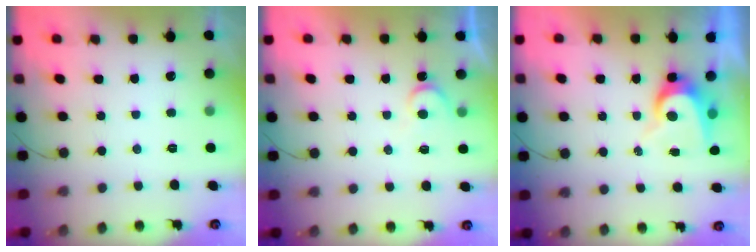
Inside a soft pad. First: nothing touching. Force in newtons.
{"total": 4.4, "press": 4.4, "slide": 0.4}
{"total": 6.4, "press": 6.4, "slide": 0.3}